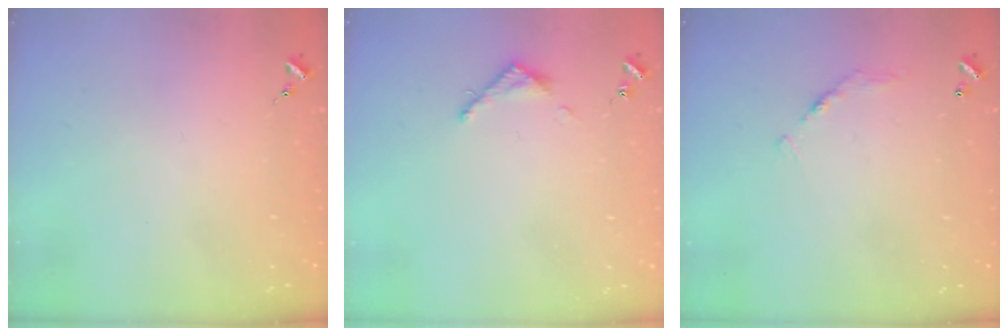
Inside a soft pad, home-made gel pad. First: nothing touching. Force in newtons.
{"total": 3.5, "press": 3.5, "slide": 0.3}
{"total": 6.8, "press": 6.8, "slide": 0.5}